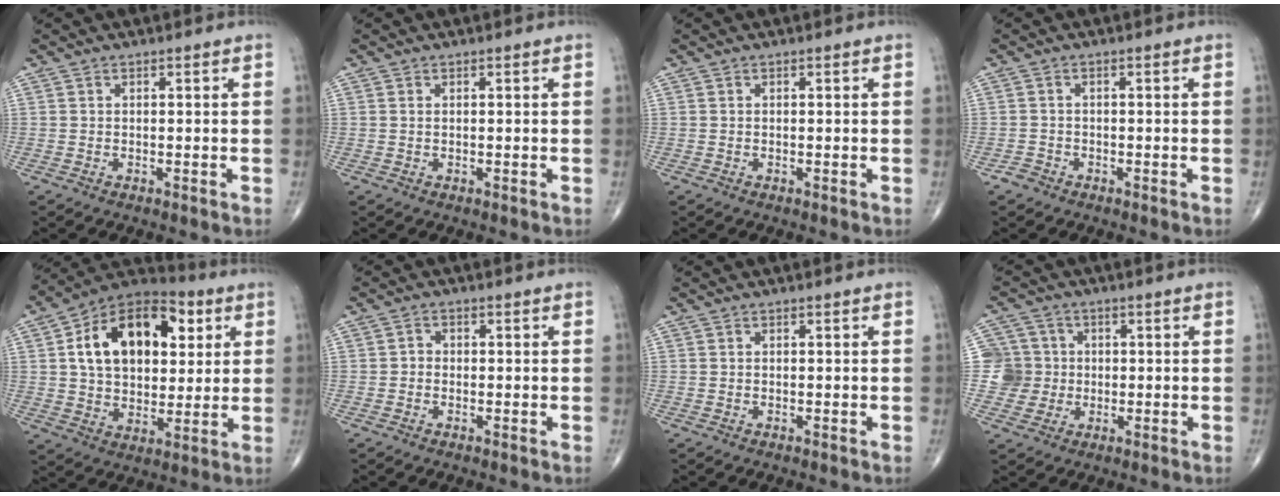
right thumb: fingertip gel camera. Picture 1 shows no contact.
{"total": 0.0}
{"total": 0.0}
{"total": 1.4, "force": [-1.1, 0.9, 0.0], "torque": [0.001, 0.003, -0.025]}
{"total": 20.7, "force": [5.8, 13.3, 14.8], "torque": [-0.200, 0.005, 0.088]}
{"total": 1.4, "force": [-0.3, 1.2, 0.6], "torque": [0.000, 0.006, -0.009]}
{"total": 0.0}
{"total": 6.9, "force": [0.0, 6.9, 0.3], "torque": [0.026, 0.014, -0.004]}